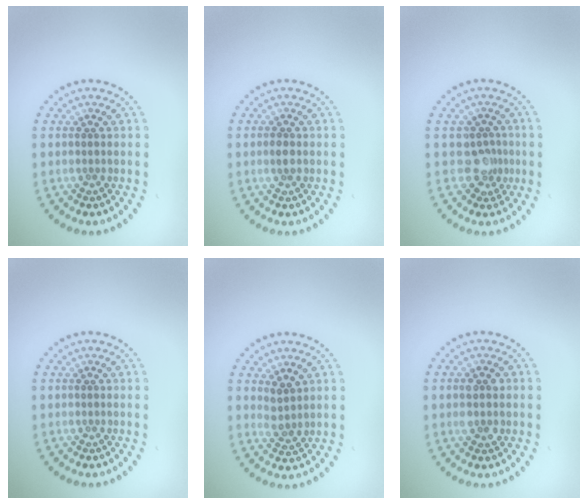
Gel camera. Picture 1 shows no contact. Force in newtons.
{"total": 1.0, "press": 1.0, "slide": 0.0}
{"total": 2.2, "press": 1.7, "slide": 1.4}
{"total": 0.0}
{"total": 1.7, "press": 1.3, "slide": 1.0}
{"total": 2.4, "press": 2.4, "slide": 0.2}